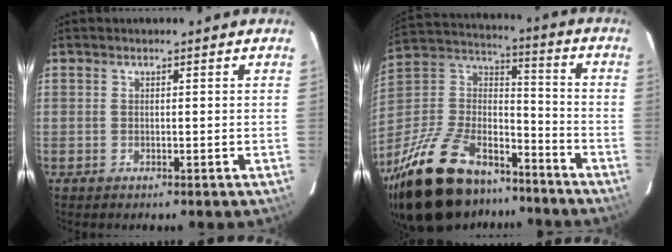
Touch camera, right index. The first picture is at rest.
{"total": 31.5, "force": [-22.2, 15.2, 16.4], "torque": [-0.350, 0.017, -0.347]}